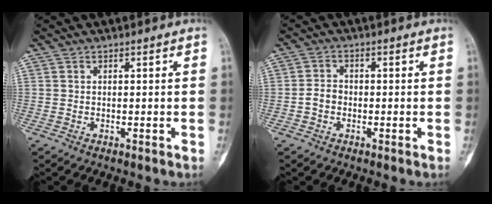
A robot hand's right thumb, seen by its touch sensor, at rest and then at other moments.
{"total": 2.7, "force": [-0.8, 2.2, 1.5], "torque": [-0.021, 0.011, -0.021]}